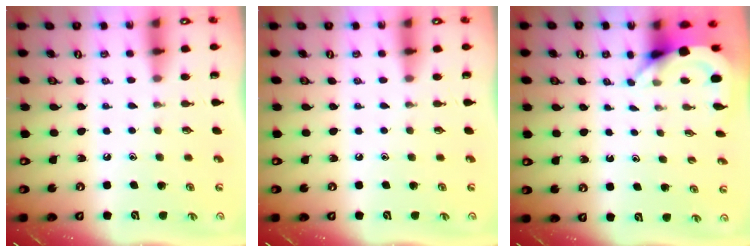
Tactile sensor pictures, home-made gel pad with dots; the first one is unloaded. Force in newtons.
{"total": 0.0}
{"total": 3.8, "press": 3.8, "slide": 0.3}